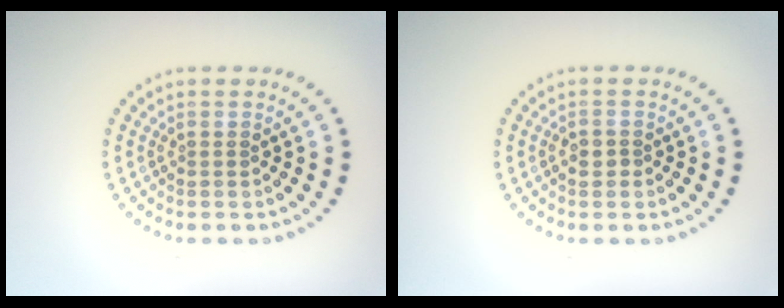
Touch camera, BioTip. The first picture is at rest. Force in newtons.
{"total": 0.8, "press": 0.8, "slide": 0.2}